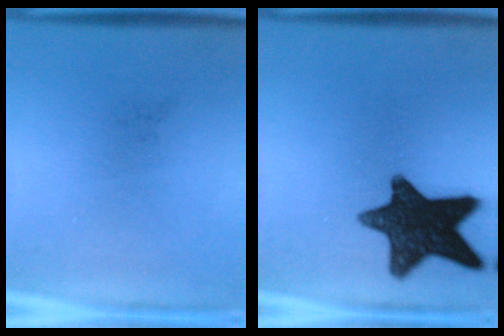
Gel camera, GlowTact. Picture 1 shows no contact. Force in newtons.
{"total": 15.7}